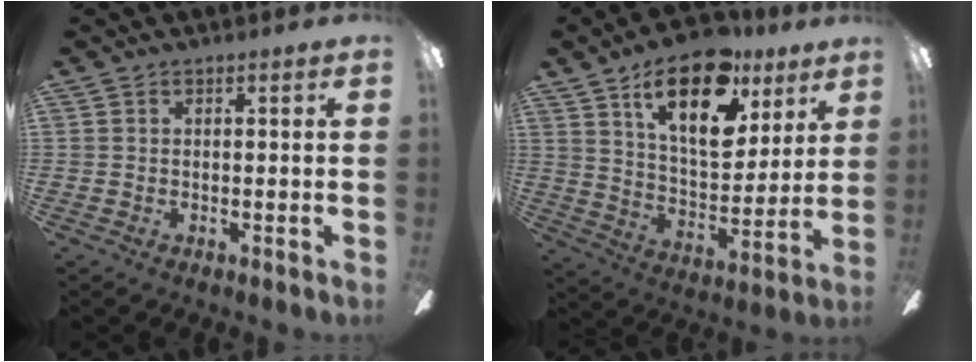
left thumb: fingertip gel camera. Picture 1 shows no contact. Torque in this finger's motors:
{"motor_torque": [0.44, 0.52, 1.23, -1.54, 0.12]}